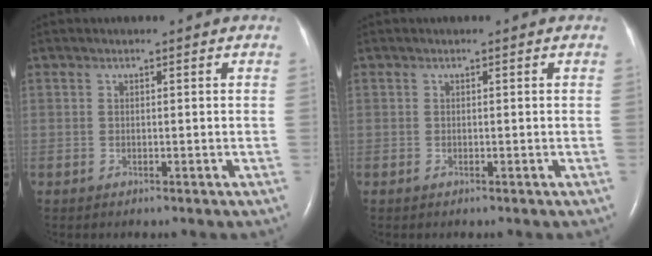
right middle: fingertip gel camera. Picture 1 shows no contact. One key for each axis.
{"total": 0.0}